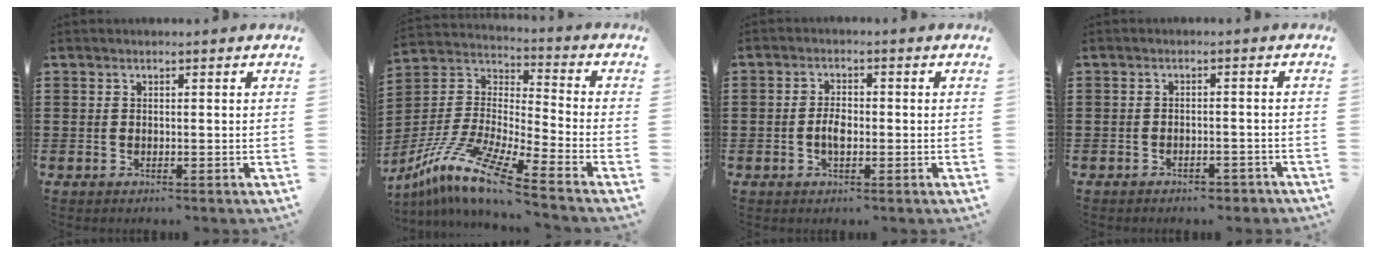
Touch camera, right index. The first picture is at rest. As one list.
[{"total": 12.0, "force": [-9.6, 0.3, 7.1], "torque": [-0.158, -0.004, -0.197]}, {"total": 2.9, "force": [-0.6, 1.2, 2.6], "torque": [-0.056, -0.002, -0.013]}, {"total": 2.0, "force": [-1.9, 0.5, 0.3], "torque": [-0.013, 0.000, -0.039]}]